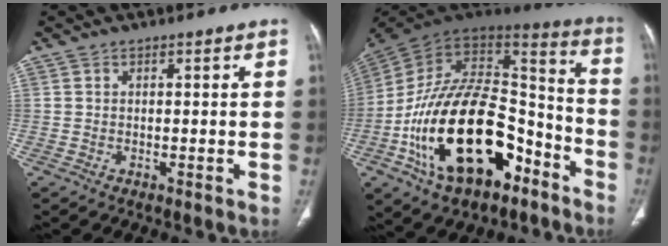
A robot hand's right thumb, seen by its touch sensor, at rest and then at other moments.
{"total": 30.5, "force": [-13.0, 16.4, 22.2], "torque": [-0.407, 0.066, -0.209]}